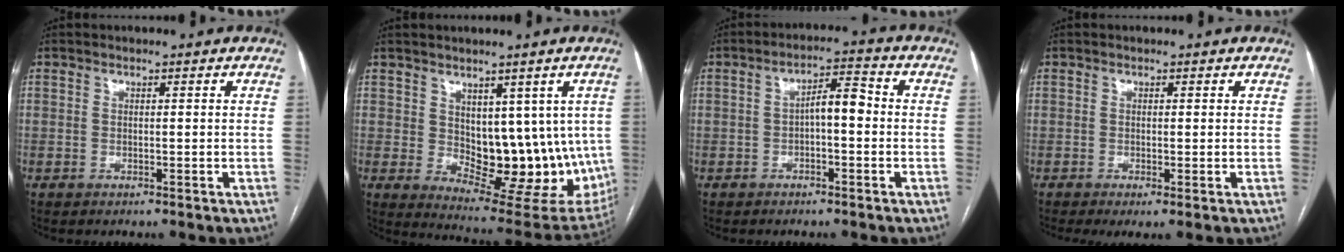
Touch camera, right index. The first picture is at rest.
{"total": 14.0, "force": [1.0, 7.8, 11.6], "torque": [-0.135, -0.004, 0.038]}
{"total": 4.9, "force": [-0.4, 1.6, 4.6], "torque": [-0.074, 0.026, -0.007]}
{"total": 2.1, "force": [-0.3, 0.6, 1.9], "torque": [-0.035, -0.009, -0.002]}